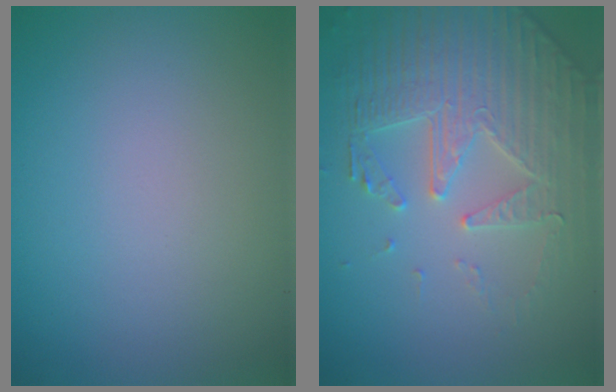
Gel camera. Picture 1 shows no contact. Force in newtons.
{"total": 4.4, "press": 4.2, "slide": 1.3}